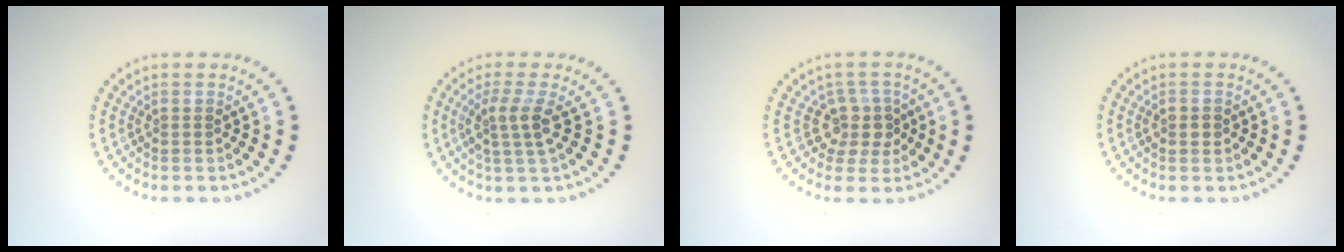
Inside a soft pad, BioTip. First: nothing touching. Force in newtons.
{"total": 2.8, "press": 2.1, "slide": 1.8}
{"total": 2.9, "press": 2.4, "slide": 1.7}
{"total": 1.5, "press": 1.5, "slide": 0.2}